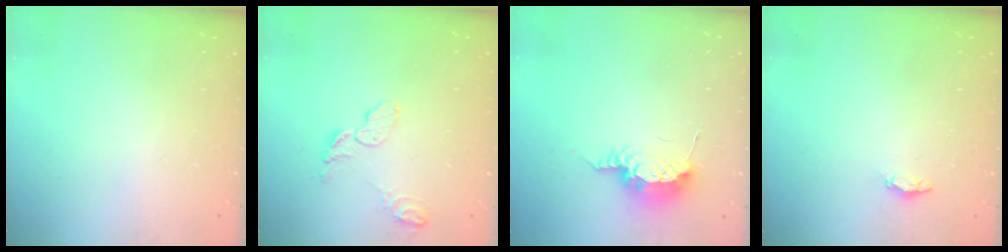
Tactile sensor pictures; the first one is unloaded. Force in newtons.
{"total": 8.1, "press": 8.0, "slide": 0.5}
{"total": 12.1, "press": 10.0, "slide": 6.8}
{"total": 3.3, "press": 3.2, "slide": 0.6}